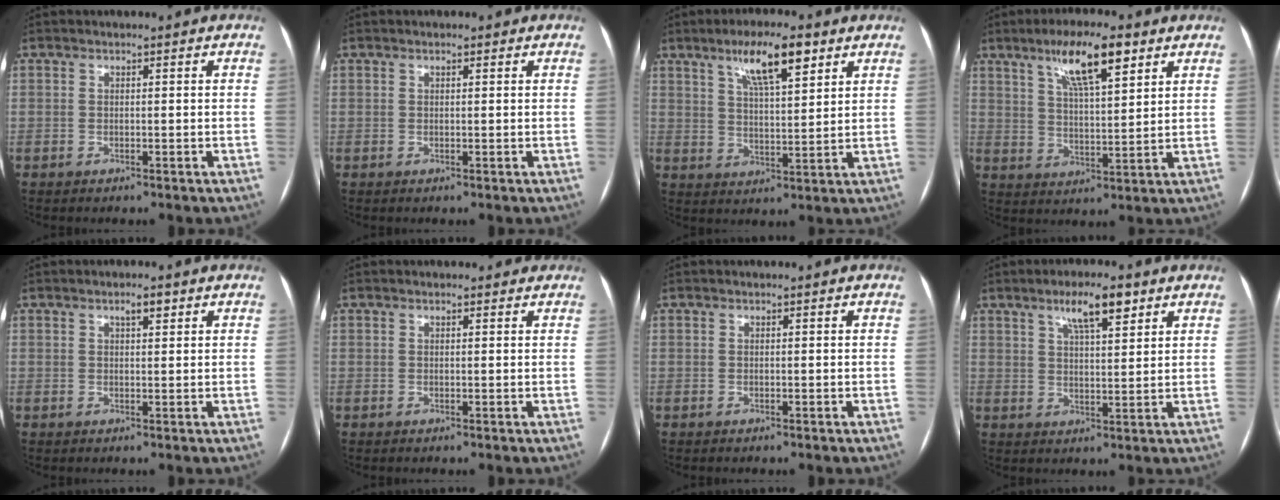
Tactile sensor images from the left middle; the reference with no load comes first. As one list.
[{"total": 0.5, "force": [0.3, 0.2, 0.3], "torque": [-0.009, 0.001, 0.004]}, {"total": 9.1, "force": [5.4, 1.9, 7.1], "torque": [-0.126, 0.009, 0.094]}, {"total": 10.1, "force": [6.0, 2.0, 7.9], "torque": [-0.141, 0.010, 0.104]}, {"total": 1.8, "force": [1.1, 0.6, 1.4], "torque": [-0.024, 0.005, 0.017]}, {"total": 1.7, "force": [1.4, 0.7, 0.6], "torque": [-0.011, 0.010, 0.014]}, {"total": 0.0}, {"total": 6.8, "force": [4.2, 1.5, 5.2], "torque": [-0.091, 0.008, 0.070]}]